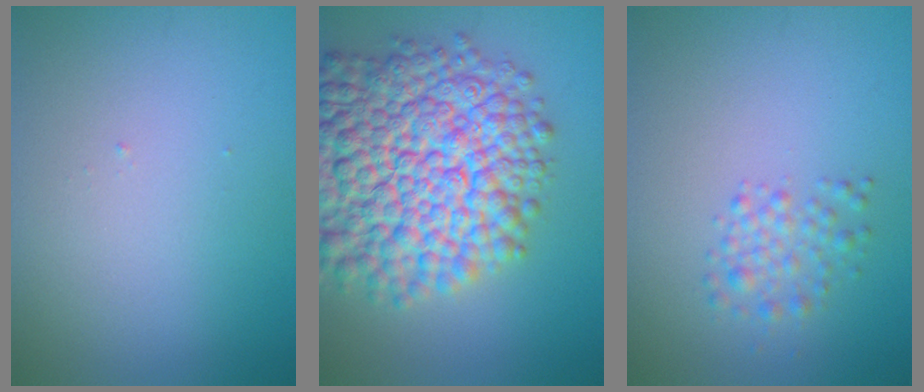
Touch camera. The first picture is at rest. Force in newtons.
{"total": 14.5, "press": 14.5, "slide": 0.5}
{"total": 1.9, "press": 1.9, "slide": 0.0}